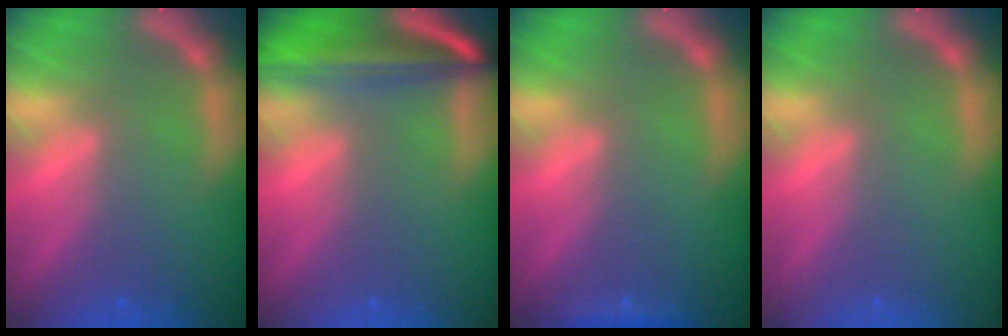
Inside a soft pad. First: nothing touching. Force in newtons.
{"total": 9.2}
{"total": 0.9}
{"total": 0.0}